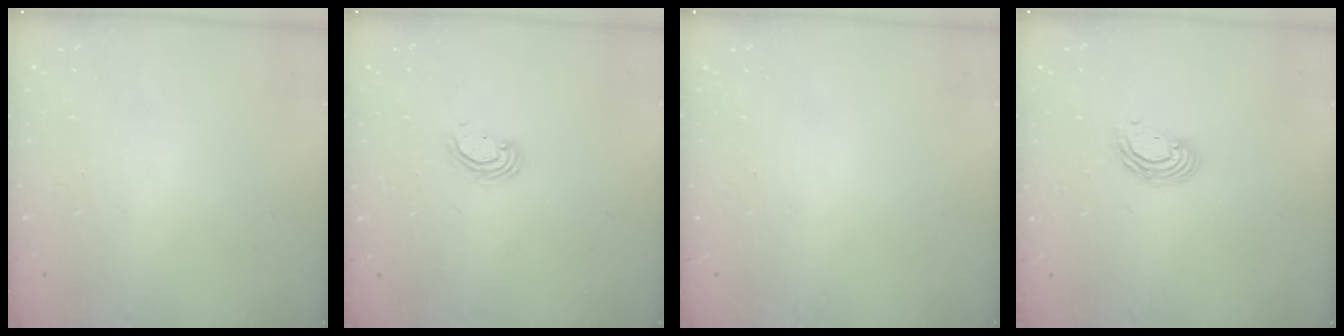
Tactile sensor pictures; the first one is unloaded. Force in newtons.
{"total": 3.5, "press": 3.5, "slide": 0.3}
{"total": 0.0}
{"total": 6.2, "press": 6.2, "slide": 0.4}